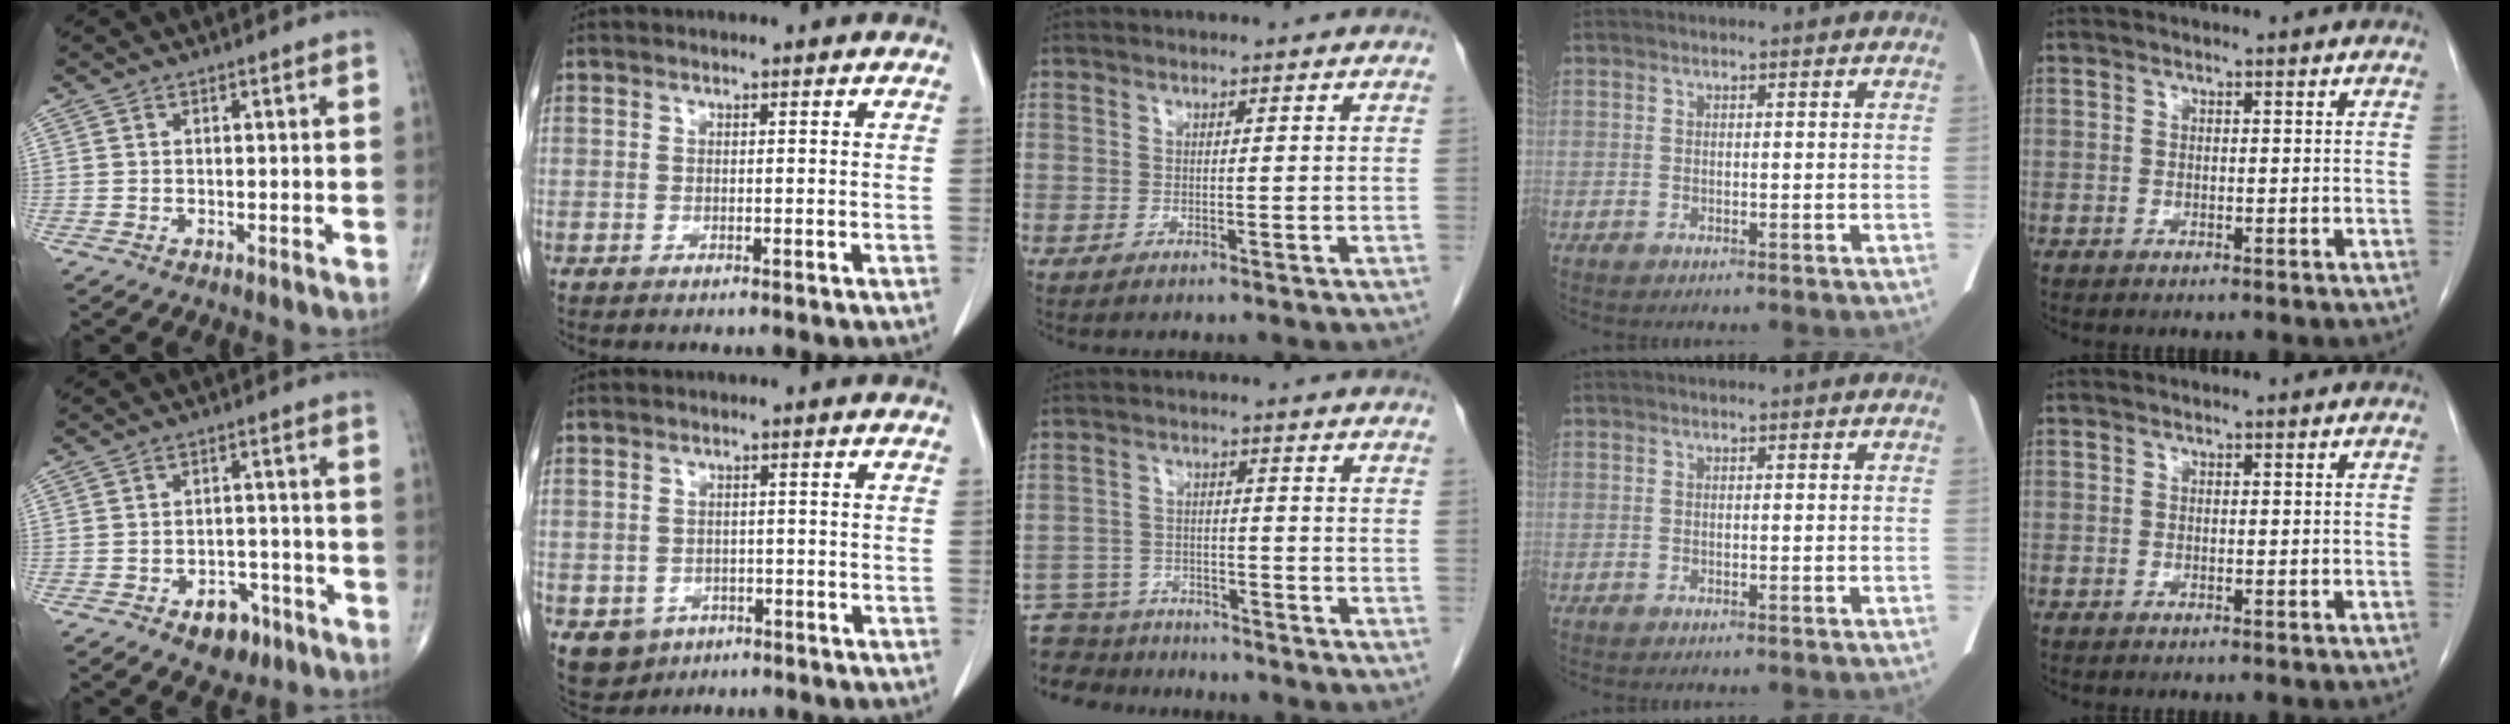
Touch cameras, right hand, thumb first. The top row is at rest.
{"thumb": {"total": 6.2, "force": [-3.5, 4.1, 3.1], "torque": [-0.016, 0.029, -0.047]}, "index": {"total": 4.9, "force": [-2.4, 4.0, 1.2], "torque": [-0.016, 0.003, -0.029]}, "middle": {"total": 10.9, "force": [-9.9, 4.0, 1.8], "torque": [-0.040, 0.009, -0.151]}}